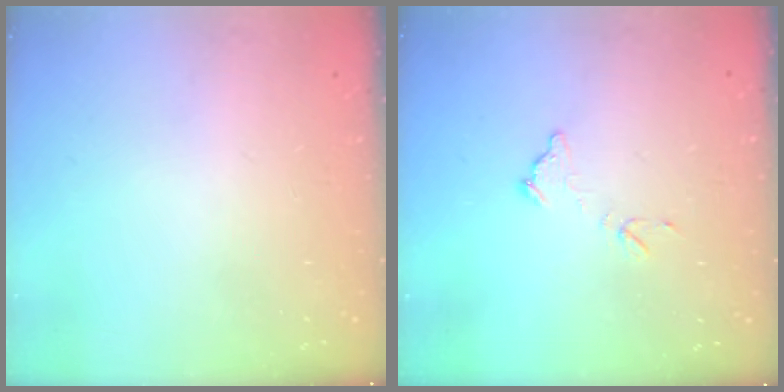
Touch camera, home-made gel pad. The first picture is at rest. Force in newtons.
{"total": 7.4, "press": 7.4, "slide": 0.4}